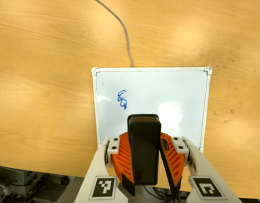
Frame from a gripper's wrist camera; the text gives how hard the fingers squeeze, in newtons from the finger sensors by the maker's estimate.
{"total": 10.9, "left": 9.7, "right": 12.0}